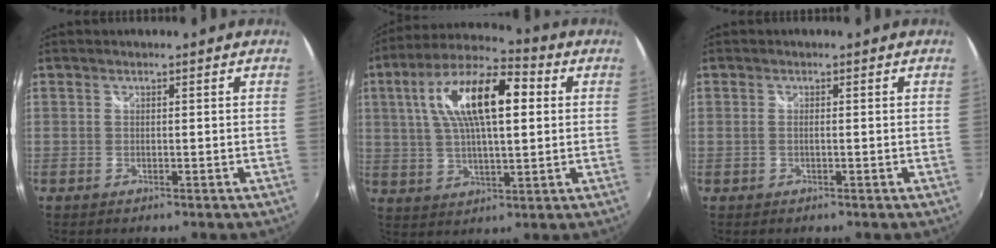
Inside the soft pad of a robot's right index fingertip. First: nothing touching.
{"total": 16.9, "force": [4.2, 6.1, 15.1], "torque": [-0.275, 0.028, 0.067]}
{"total": 0.7, "force": [-0.1, 0.2, 0.7], "torque": [-0.016, 0.001, -0.003]}